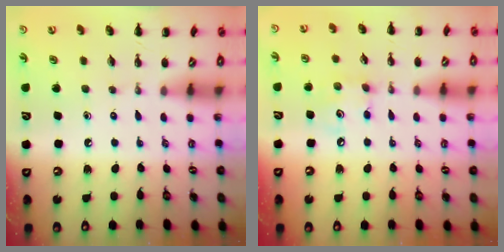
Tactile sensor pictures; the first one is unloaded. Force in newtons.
{"total": 5.2, "press": 5.2, "slide": 0.8}